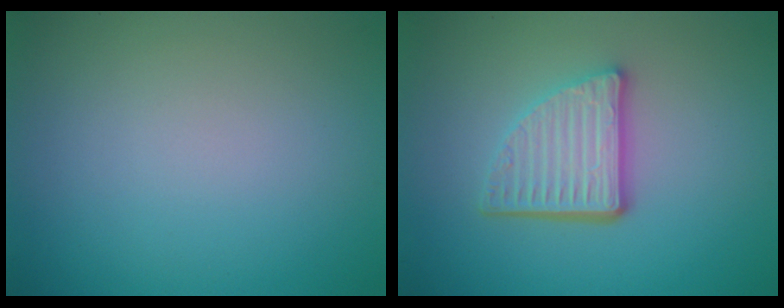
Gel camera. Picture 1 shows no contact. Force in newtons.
{"total": 4.6, "press": 3.4, "slide": 3.1}